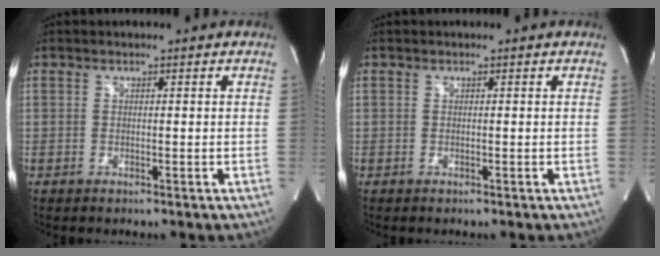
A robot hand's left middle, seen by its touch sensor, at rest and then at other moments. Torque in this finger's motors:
{"motor_torque": [0.00, 0.00, -0.01, 0.00]}